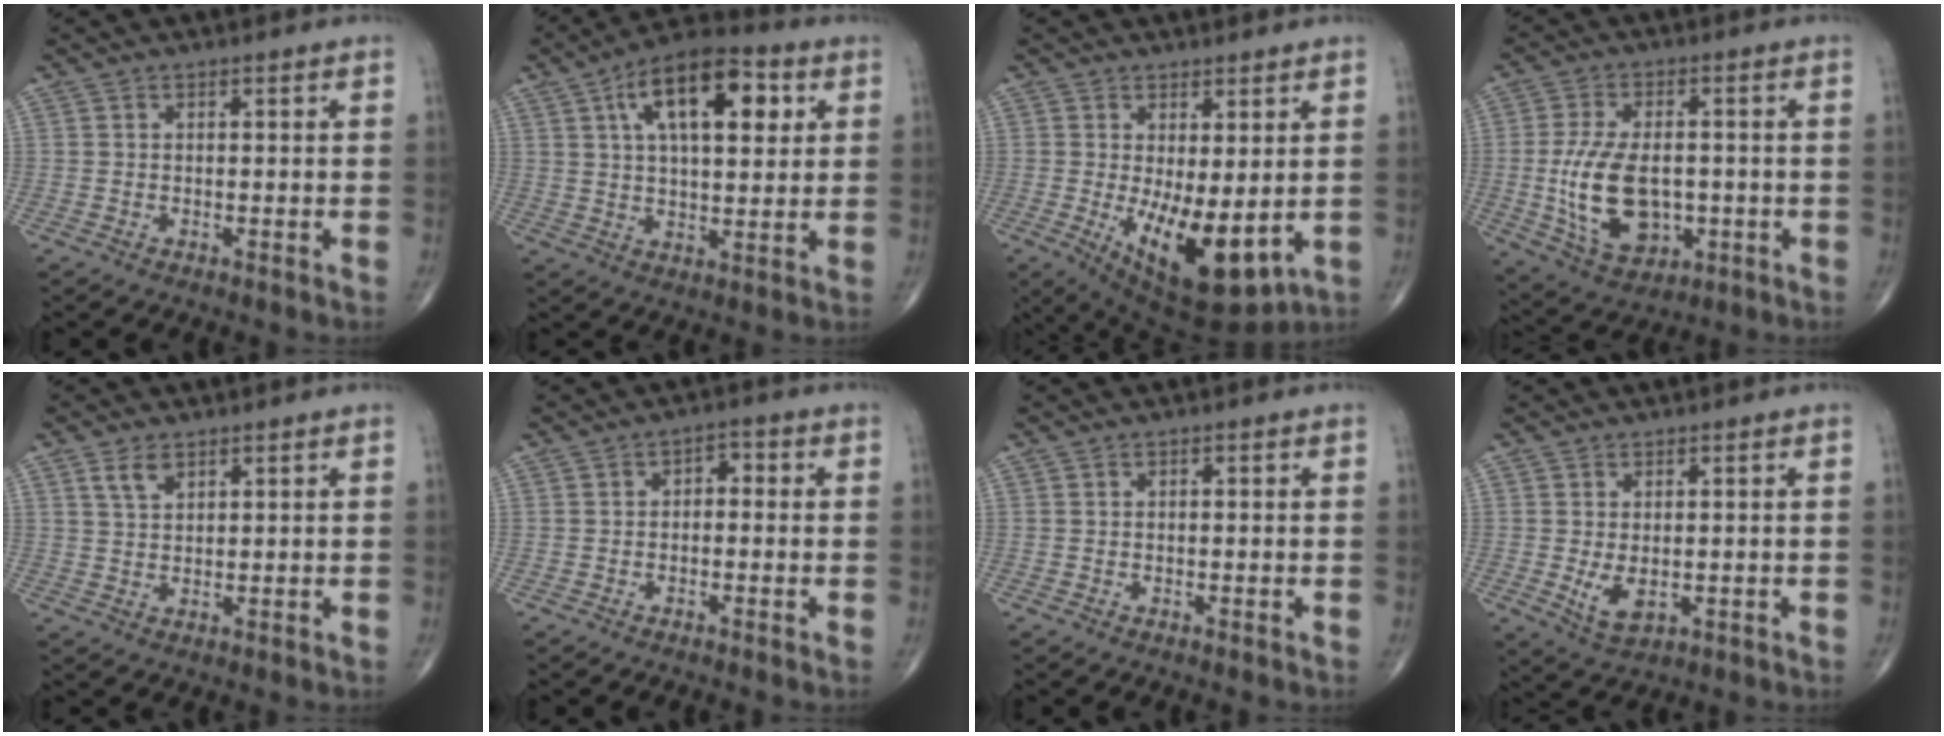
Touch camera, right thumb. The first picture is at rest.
{"total": 16.8, "force": [5.8, 7.8, 13.7], "torque": [-0.194, 0.005, 0.088]}
{"total": 13.0, "force": [-1.7, 5.4, 11.7], "torque": [-0.178, -0.030, -0.005]}
{"total": 14.3, "force": [-1.6, 8.5, 11.4], "torque": [-0.203, -0.004, -0.012]}
{"total": 3.3, "force": [2.0, 1.8, 2.0], "torque": [-0.032, -0.008, 0.043]}
{"total": 2.7, "force": [-0.2, 1.8, 2.0], "torque": [-0.009, 0.015, -0.014]}
{"total": 0.0}
{"total": 4.6, "force": [-0.5, 2.6, 3.8], "torque": [-0.062, -0.012, 0.003]}